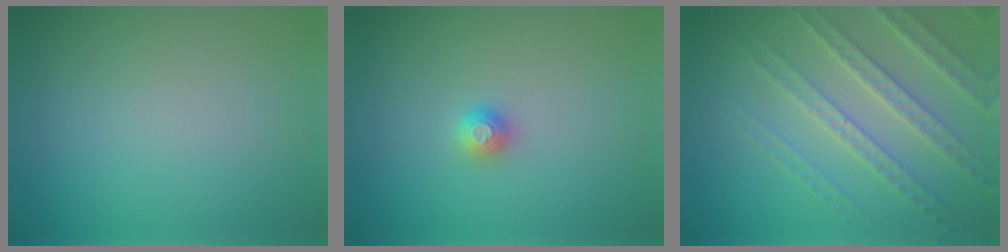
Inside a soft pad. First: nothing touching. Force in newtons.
{"total": 1.2, "press": 1.2, "slide": 0.1}
{"total": 5.8, "press": 4.8, "slide": 3.3}